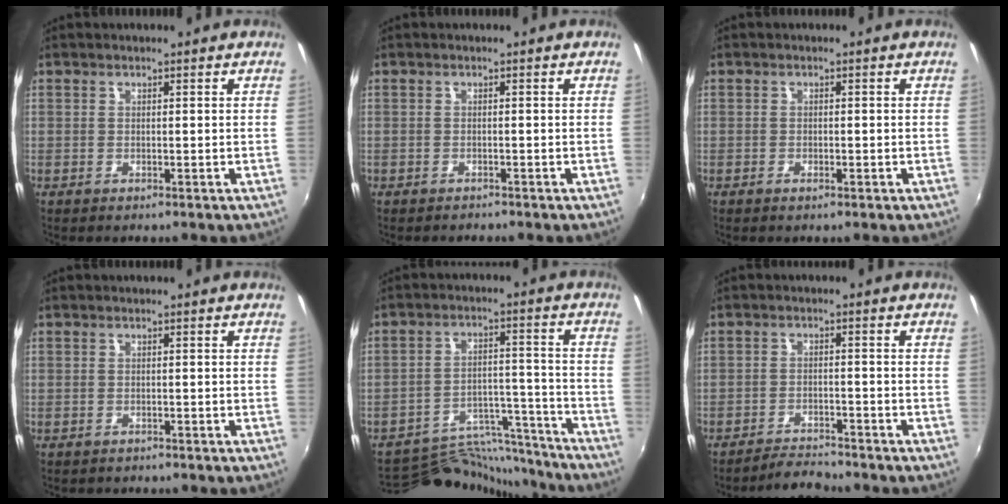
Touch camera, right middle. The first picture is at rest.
{"total": 1.0, "force": [-0.9, 0.3, -0.1], "torque": [-0.002, -0.001, -0.015]}
{"total": 0.7, "force": [-0.2, 0.1, 0.7], "torque": [-0.009, -0.005, -0.005]}
{"total": 0.5, "force": [-0.5, 0.1, 0.1], "torque": [-0.005, -0.004, -0.007]}
{"total": 15.0, "force": [-14.6, 3.0, 1.8], "torque": [-0.039, 0.038, -0.218]}
{"total": 4.6, "force": [-4.6, 0.3, 0.6], "torque": [-0.031, -0.006, -0.078]}